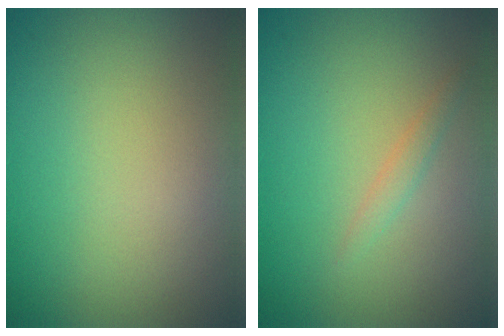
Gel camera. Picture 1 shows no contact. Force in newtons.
{"total": 1.0, "press": 1.0, "slide": 0.0}